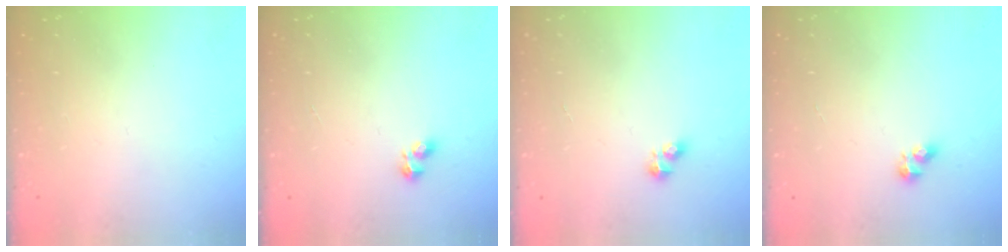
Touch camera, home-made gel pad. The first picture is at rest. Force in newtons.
{"total": 2.2, "press": 2.1, "slide": 0.7}
{"total": 2.4, "press": 2.4, "slide": 0.3}
{"total": 3.4, "press": 3.4, "slide": 0.5}